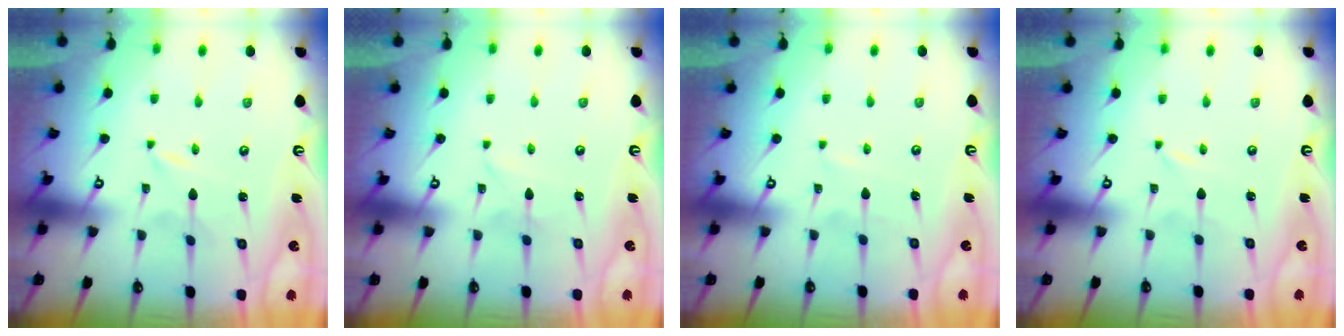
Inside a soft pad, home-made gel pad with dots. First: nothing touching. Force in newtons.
{"total": 2.7, "press": 2.7, "slide": 0.3}
{"total": 2.2, "press": 2.2, "slide": 0.3}
{"total": 0.0}